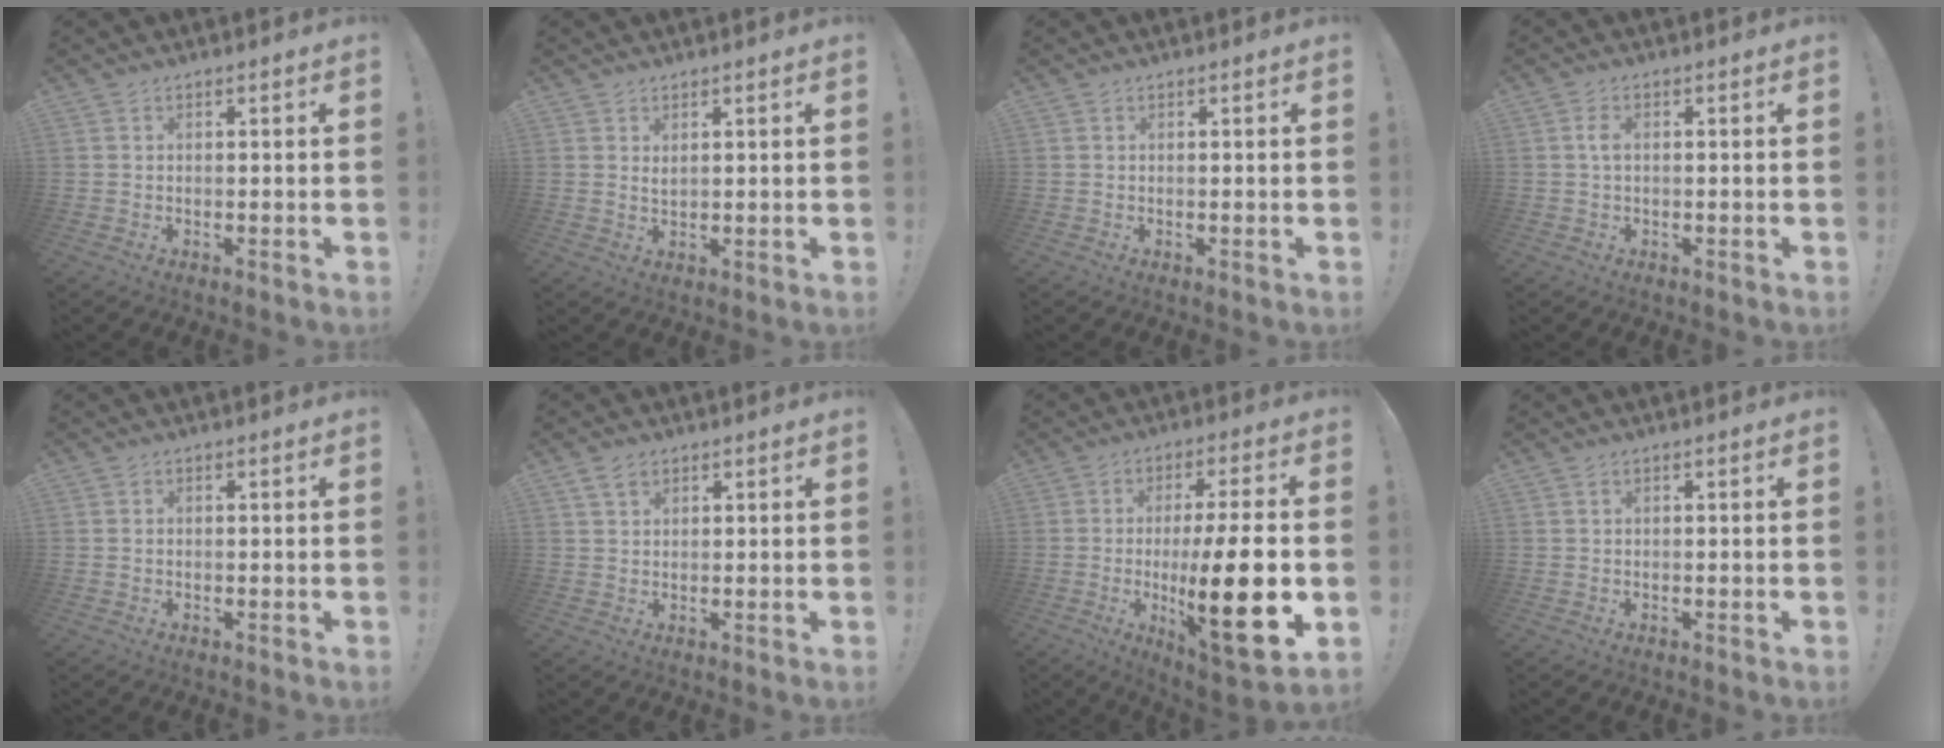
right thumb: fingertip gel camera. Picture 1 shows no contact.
{"total": 1.7, "force": [1.3, 0.5, 0.9], "torque": [-0.003, -0.009, 0.022]}
{"total": 0.0}
{"total": 2.7, "force": [0.2, 1.6, 2.1], "torque": [-0.036, 0.004, 0.001]}
{"total": 0.5, "force": [0.0, 0.5, 0.2], "torque": [-0.006, 0.004, -0.001]}
{"total": 3.7, "force": [2.2, 2.2, 1.8], "torque": [-0.027, -0.004, 0.041]}
{"total": 21.0, "force": [-3.1, 4.3, 20.4], "torque": [-0.339, -0.006, -0.047]}
{"total": 0.0}